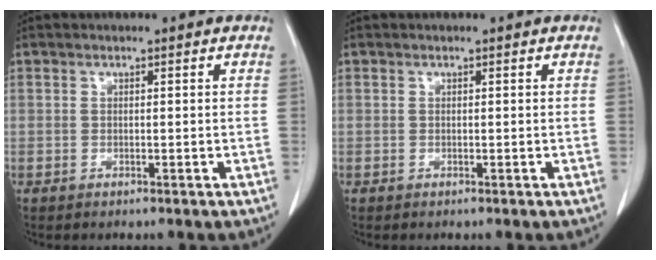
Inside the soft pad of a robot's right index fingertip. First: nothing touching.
{"total": 0.0}